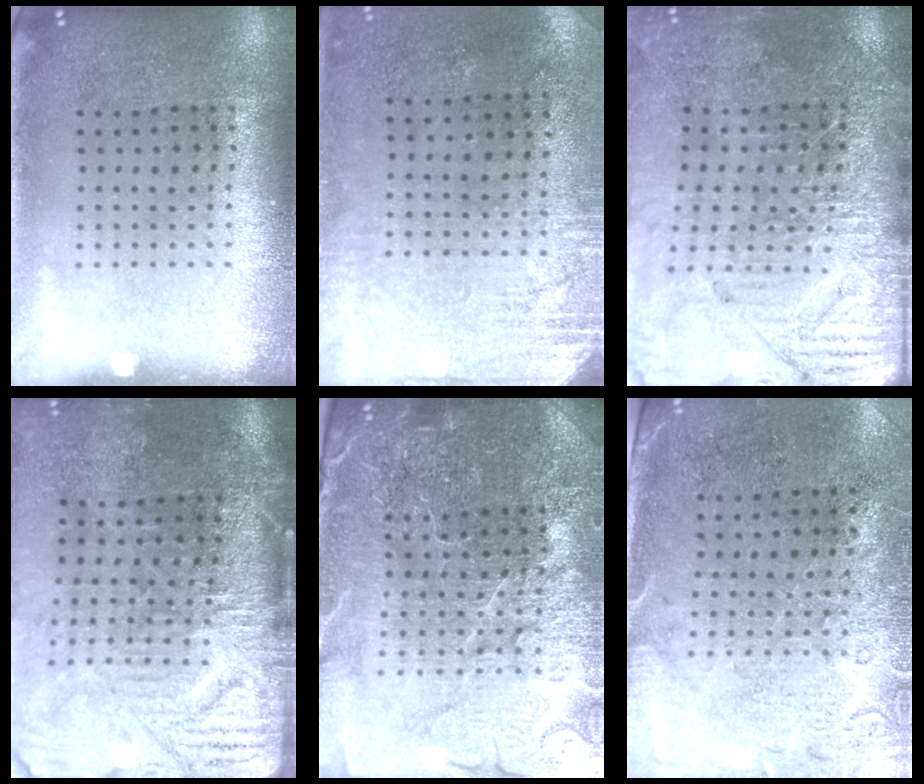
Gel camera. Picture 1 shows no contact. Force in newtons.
{"total": 2.7, "press": 2.3, "slide": 1.4}
{"total": 3.6, "press": 3.6, "slide": 0.5}
{"total": 4.8, "press": 3.9, "slide": 2.8}
{"total": 5.4, "press": 5.0, "slide": 2.2}
{"total": 2.7, "press": 2.4, "slide": 1.2}